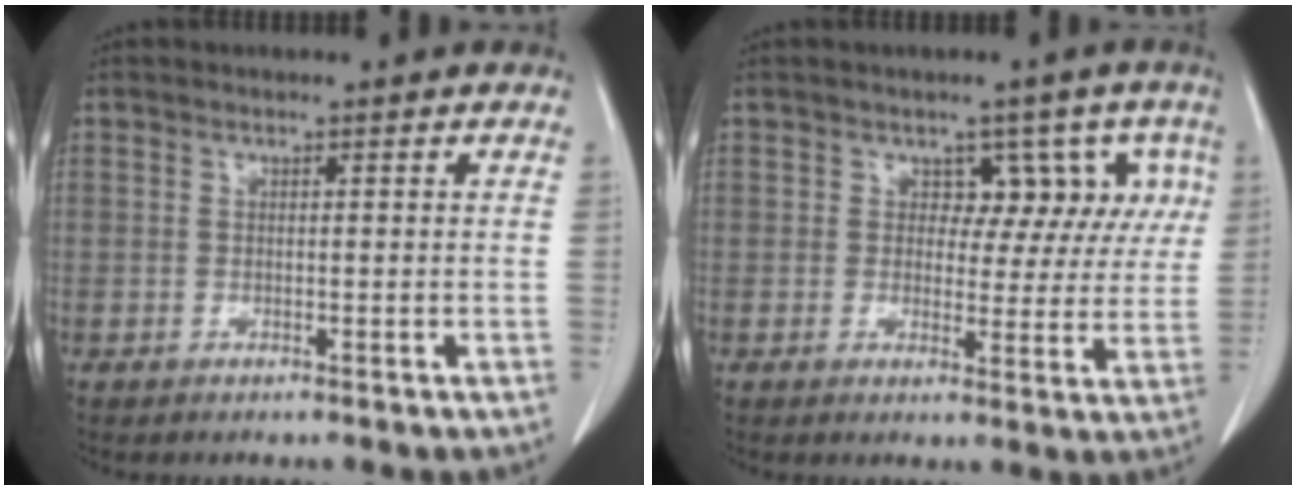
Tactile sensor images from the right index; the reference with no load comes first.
{"total": 6.1, "force": [2.4, 4.5, 3.3], "torque": [-0.011, 0.016, 0.025]}